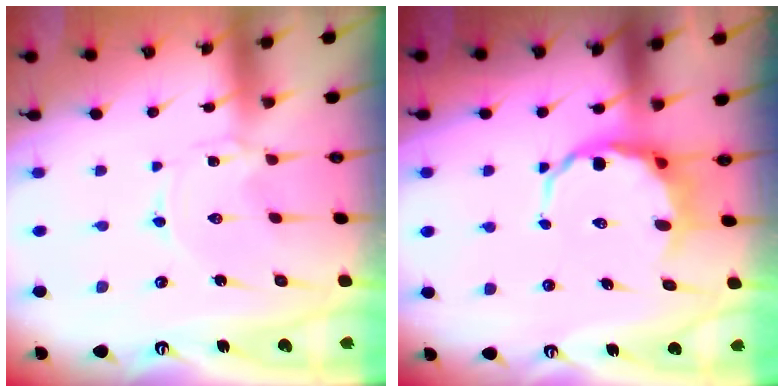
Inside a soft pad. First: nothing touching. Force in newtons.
{"total": 7.8, "press": 7.5, "slide": 2.0}